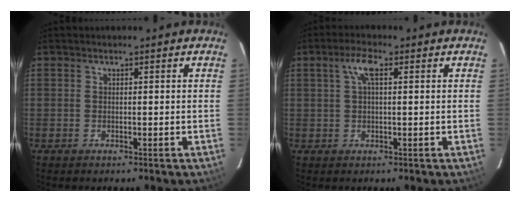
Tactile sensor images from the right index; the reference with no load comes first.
{"total": 3.7, "force": [1.3, 0.7, 3.4], "torque": [-0.069, 0.008, 0.023]}